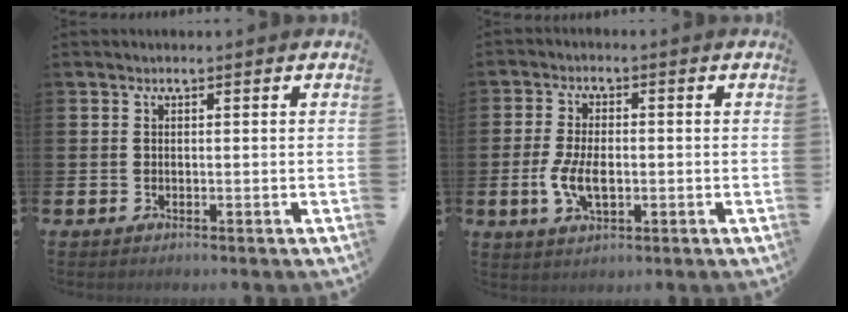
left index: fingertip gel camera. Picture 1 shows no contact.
{"total": 5.4, "force": [-0.7, 2.8, 4.5], "torque": [-0.088, -0.001, -0.016]}